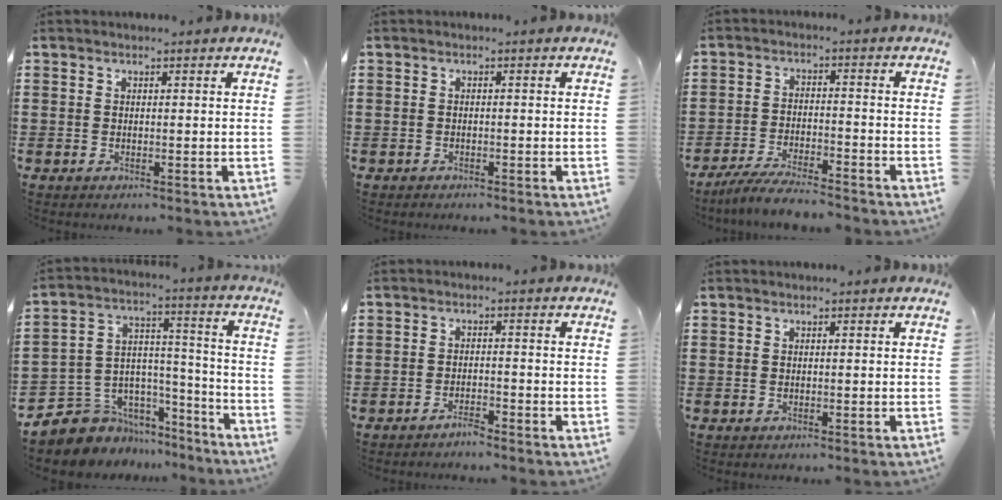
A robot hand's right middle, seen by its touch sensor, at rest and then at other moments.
{"total": 1.0, "force": [-0.9, 0.4, 0.0], "torque": [-0.001, 0.001, -0.020]}
{"total": 5.6, "force": [-5.3, 0.4, 1.8], "torque": [-0.043, -0.007, -0.106]}
{"total": 7.7, "force": [-5.7, 5.1, 0.2], "torque": [-0.037, 0.000, -0.109]}
{"total": 1.8, "force": [-1.7, 0.1, 0.6], "torque": [-0.014, 0.001, -0.033]}
{"total": 0.0}